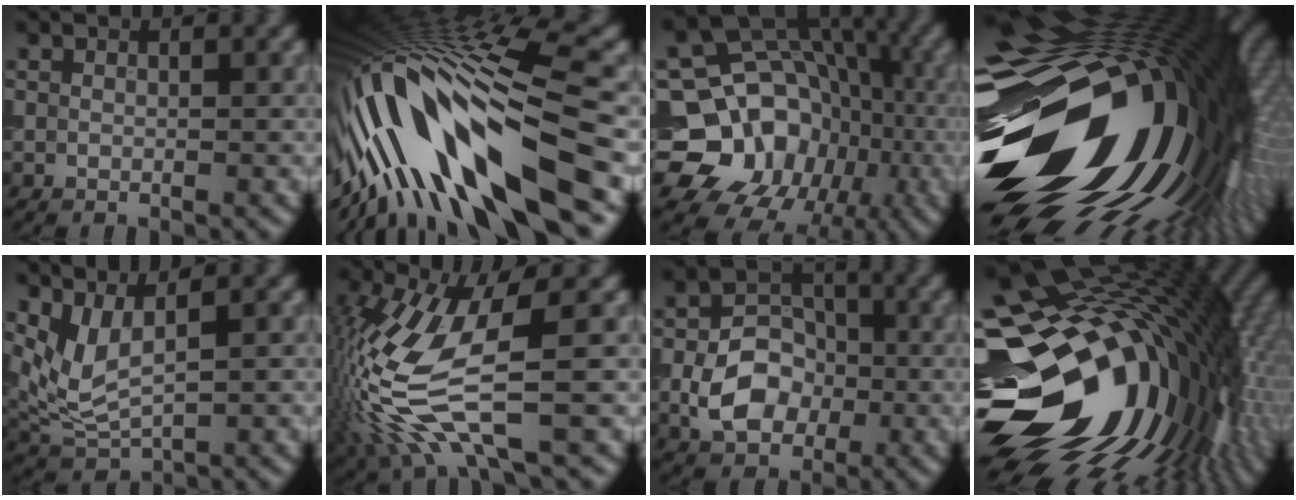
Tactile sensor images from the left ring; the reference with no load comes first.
{"total": 16.8, "force": [-4.2, 4.3, 15.6], "torque": [-0.289, 0.021, -0.073]}
{"total": 19.7, "force": [-5.8, 17.0, 8.0], "torque": [-0.120, -0.014, -0.110]}
{"total": 21.9, "force": [-2.3, 12.8, 17.6], "torque": [-0.297, -0.043, -0.045]}
{"total": 3.5, "force": [1.5, 1.3, 2.9], "torque": [-0.076, -0.009, 0.039]}
{"total": 11.4, "force": [-2.1, 3.4, 10.7], "torque": [-0.253, -0.014, -0.041]}
{"total": 6.2, "force": [-1.6, 4.6, 3.9], "torque": [-0.065, 0.000, -0.029]}
{"total": 21.3, "force": [-0.5, 13.8, 16.2], "torque": [-0.269, -0.036, -0.004]}